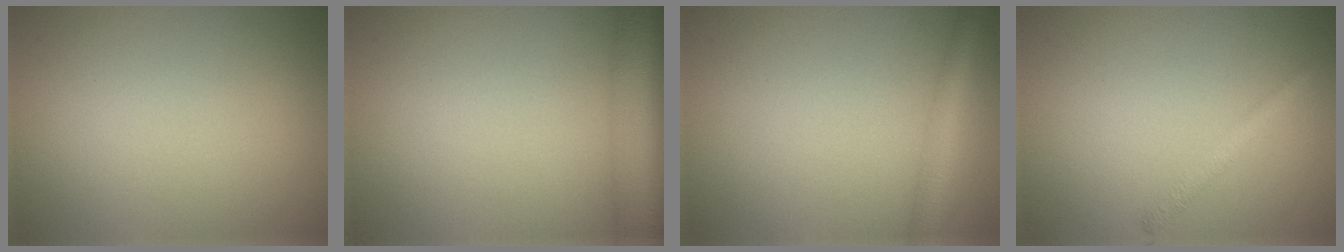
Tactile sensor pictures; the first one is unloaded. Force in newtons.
{"total": 6.9, "press": 6.9, "slide": 0.2}
{"total": 2.7, "press": 2.7, "slide": 0.1}
{"total": 1.4, "press": 1.4, "slide": 0.1}